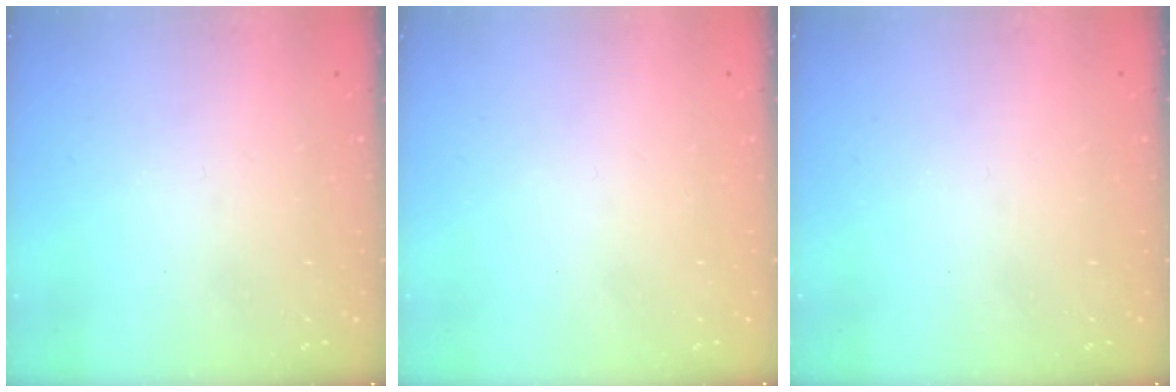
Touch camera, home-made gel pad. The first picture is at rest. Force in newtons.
{"total": 1.5, "press": 1.5, "slide": 0.1}
{"total": 0.0}